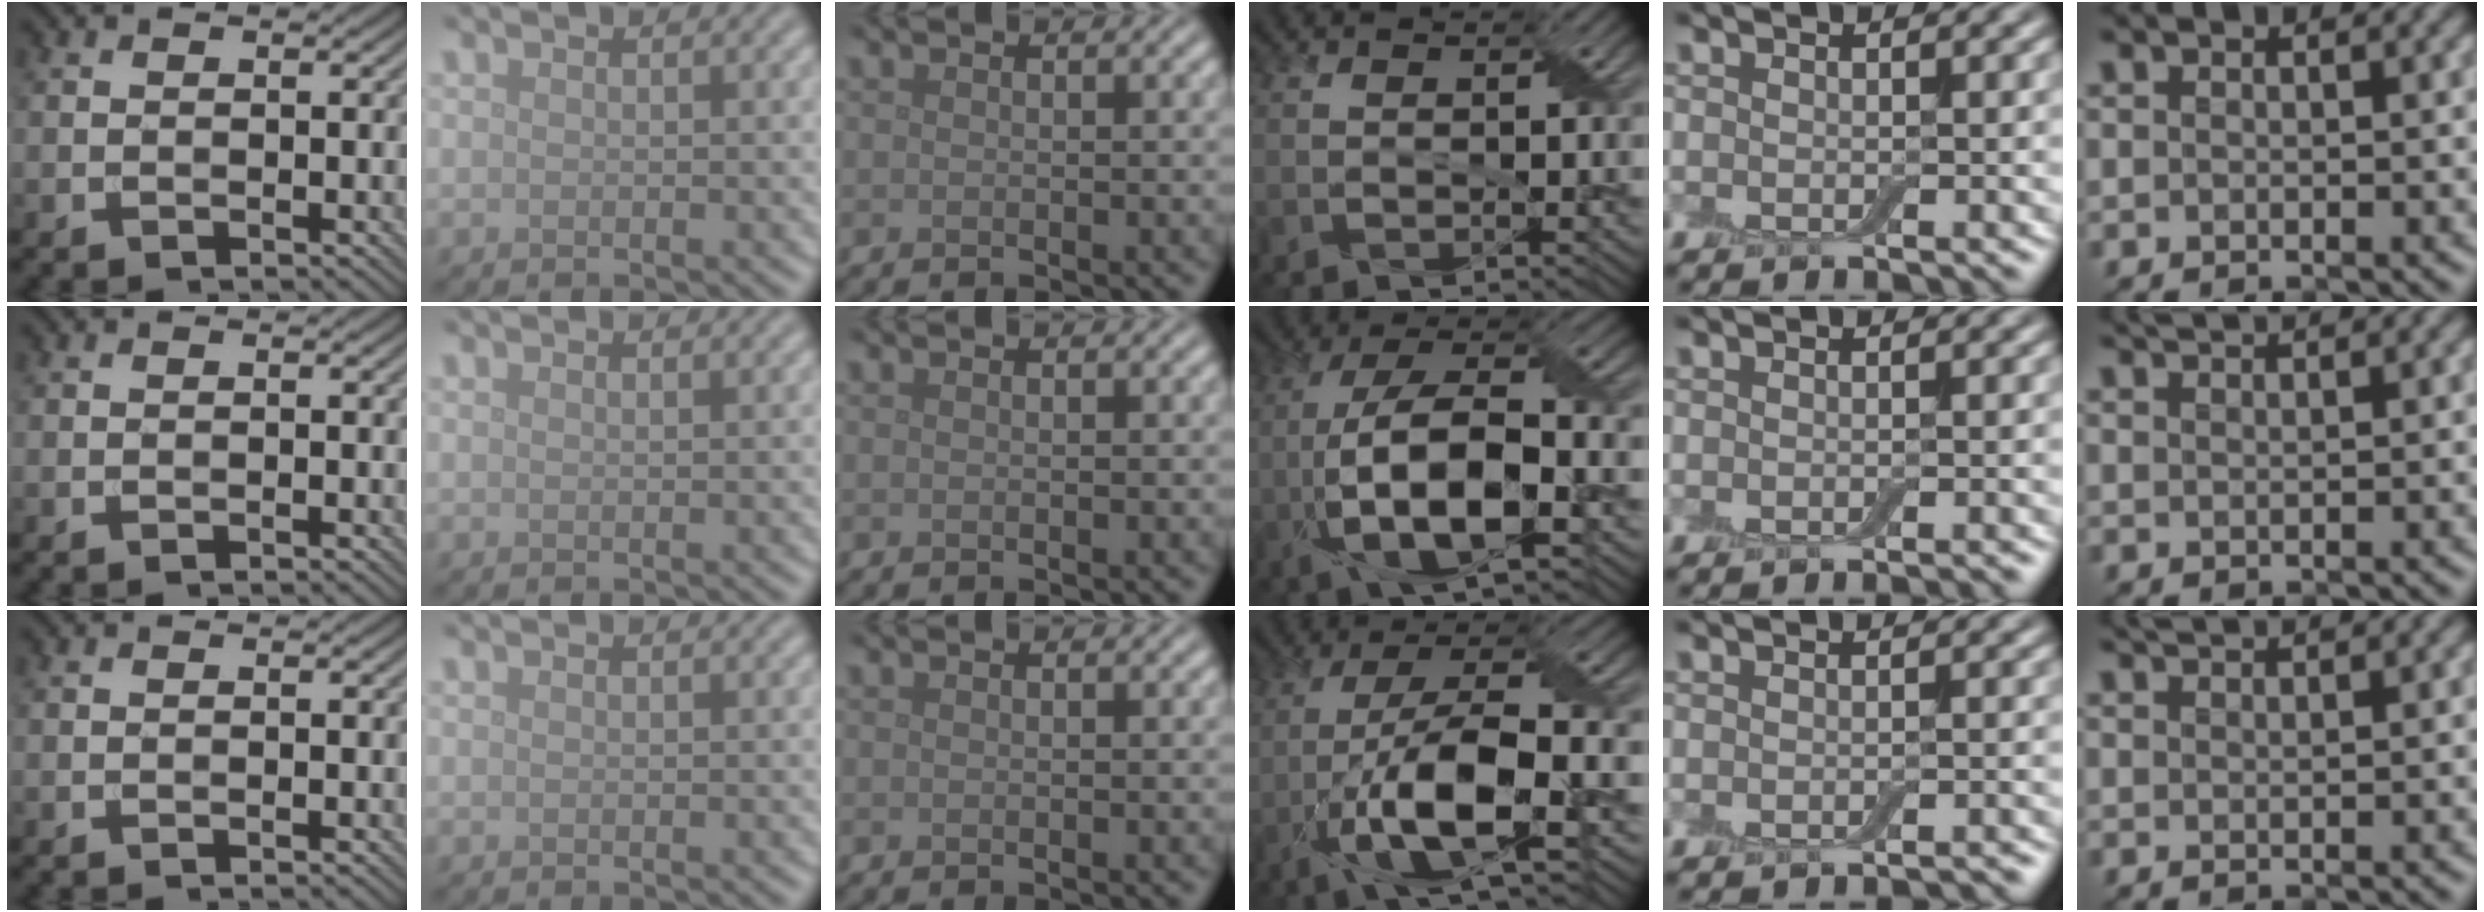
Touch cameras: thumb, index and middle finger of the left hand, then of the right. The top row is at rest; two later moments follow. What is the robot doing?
{"motion": "peel", "object": "bubble wrap"}